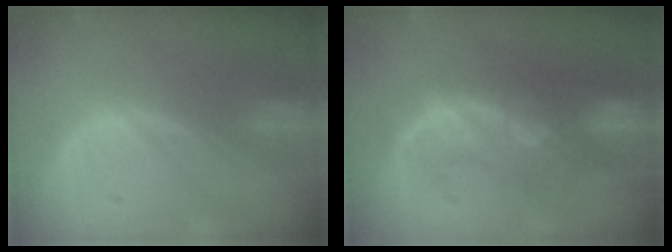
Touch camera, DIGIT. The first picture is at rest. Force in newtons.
{"total": 9.0, "press": 8.3, "slide": 3.4}